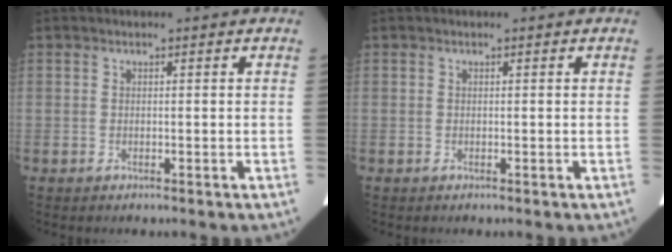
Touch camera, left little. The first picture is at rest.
{"total": 0.0}